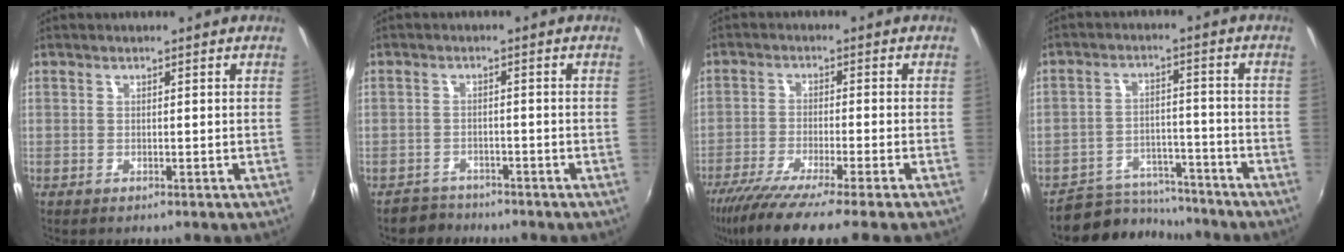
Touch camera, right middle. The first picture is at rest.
{"total": 3.4, "force": [-2.9, 1.8, -0.4], "torque": [-0.005, 0.008, -0.051]}
{"total": 11.6, "force": [-9.4, -1.2, 6.7], "torque": [-0.139, -0.041, -0.155]}
{"total": 8.4, "force": [-7.7, 3.2, 0.4], "torque": [-0.021, 0.019, -0.115]}